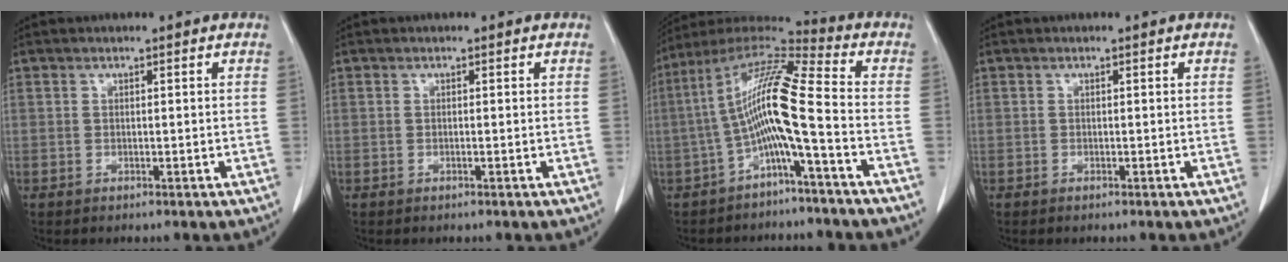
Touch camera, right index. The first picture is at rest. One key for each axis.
{"total": 0.0}
{"total": 11.9, "fx": -3.1, "fy": -0.2, "fz": 11.5, "tx": -0.217, "ty": 0.028, "tz": -0.065}
{"total": 0.0}